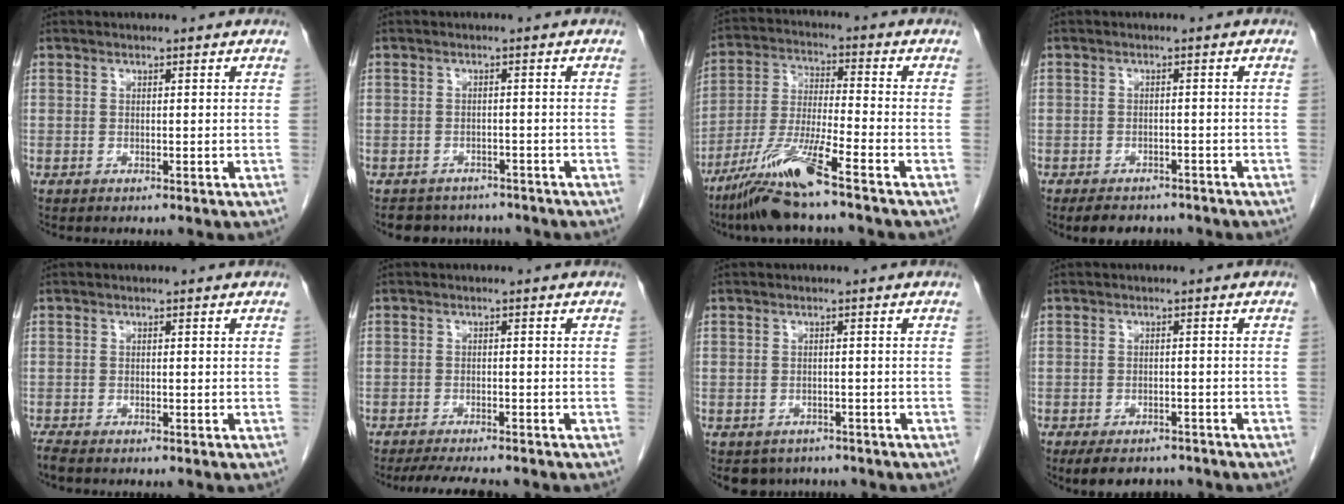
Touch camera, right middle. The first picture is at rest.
{"total": 6.1, "force": [-5.4, 2.7, 0.6], "torque": [-0.007, 0.004, -0.066]}
{"total": 11.7, "force": [-8.0, -0.4, 8.5], "torque": [-0.175, -0.029, -0.154]}
{"total": 6.1, "force": [-5.2, 2.7, 2.0], "torque": [-0.030, -0.002, -0.066]}
{"total": 1.6, "force": [-1.4, 0.1, 0.7], "torque": [-0.025, -0.009, -0.028]}
{"total": 6.7, "force": [-6.0, 0.8, 3.0], "torque": [-0.046, -0.017, -0.092]}
{"total": 4.4, "force": [-3.8, 2.3, 0.2], "torque": [0.002, 0.001, -0.051]}
{"total": 7.1, "force": [-5.9, 3.0, 2.6], "torque": [-0.037, -0.003, -0.080]}